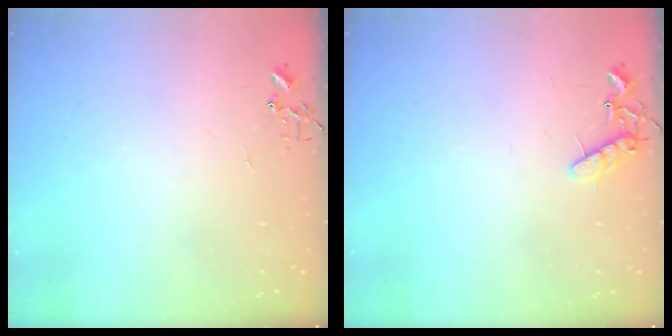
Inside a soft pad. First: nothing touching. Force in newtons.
{"total": 8.2, "press": 8.1, "slide": 0.3}